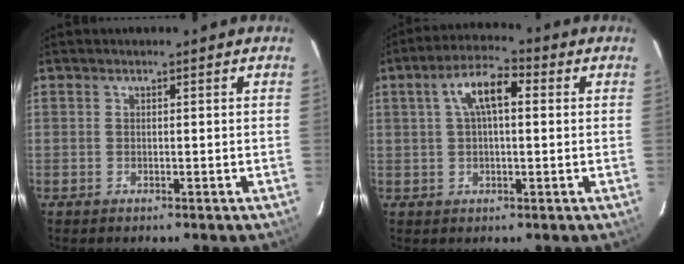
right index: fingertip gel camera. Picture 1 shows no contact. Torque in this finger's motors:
{"motor_torque": [0.27, 0.06, 0.20, 0.08]}